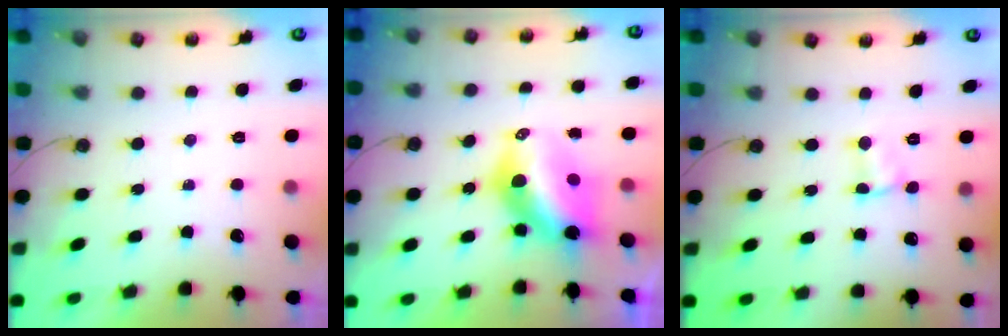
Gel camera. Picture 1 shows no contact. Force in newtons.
{"total": 10.5, "press": 10.3, "slide": 1.9}
{"total": 1.7, "press": 1.7, "slide": 0.3}